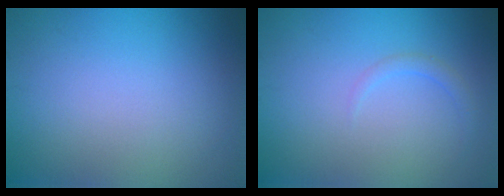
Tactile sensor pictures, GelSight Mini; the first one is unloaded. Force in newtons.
{"total": 1.0, "press": 1.0, "slide": 0.1}